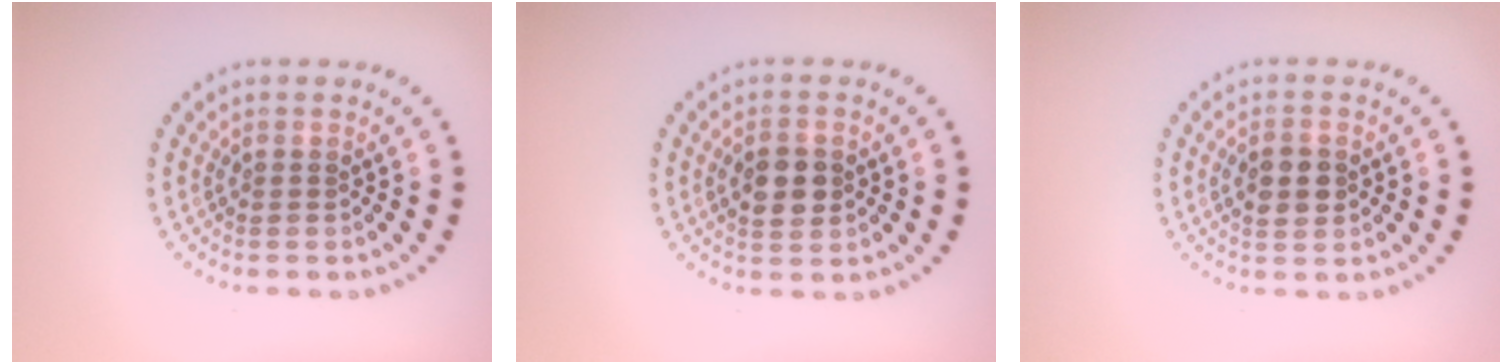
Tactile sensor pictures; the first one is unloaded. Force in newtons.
{"total": 3.4, "press": 3.4, "slide": 0.1}
{"total": 2.8, "press": 2.8, "slide": 0.1}